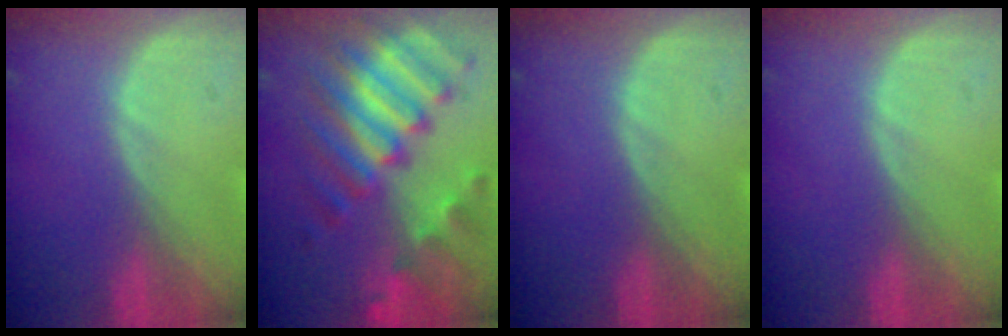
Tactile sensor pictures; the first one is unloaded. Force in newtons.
{"total": 11.4, "press": 11.3, "slide": 1.3}
{"total": 0.0}
{"total": 0.0}